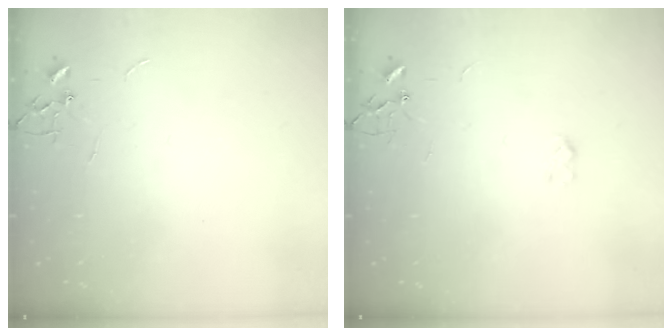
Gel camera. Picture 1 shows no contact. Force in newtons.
{"total": 2.6, "press": 2.6, "slide": 0.5}